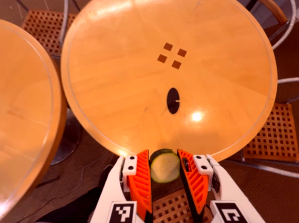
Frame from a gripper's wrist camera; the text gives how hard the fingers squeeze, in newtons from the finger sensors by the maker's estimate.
{"total": 9.5, "left": 9.7, "right": 9.4}